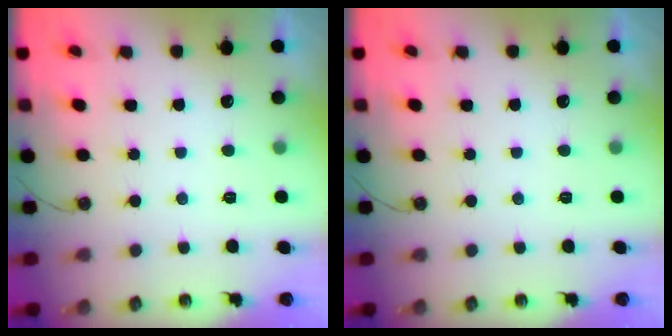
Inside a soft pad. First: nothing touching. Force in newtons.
{"total": 0.0}